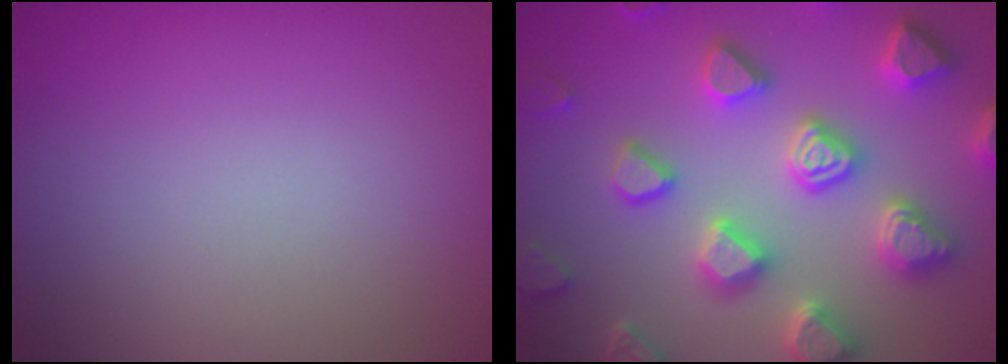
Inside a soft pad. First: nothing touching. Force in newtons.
{"total": 7.4, "press": 7.3, "slide": 1.6}